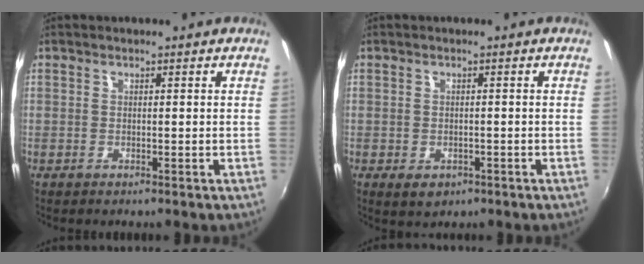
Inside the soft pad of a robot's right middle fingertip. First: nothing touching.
{"total": 3.2, "force": [-1.4, 2.2, 1.8], "torque": [-0.034, -0.008, -0.015]}